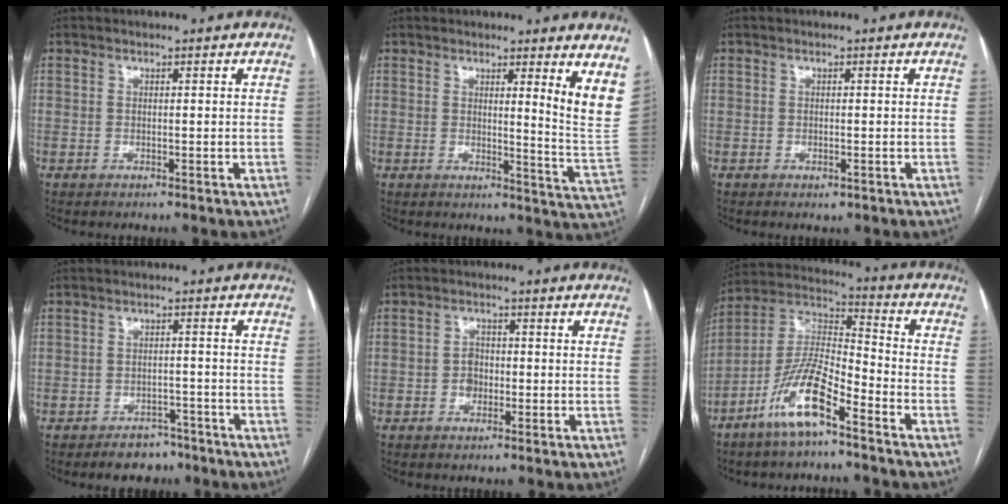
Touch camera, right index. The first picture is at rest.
{"total": 8.3, "force": [5.1, -0.5, 6.5], "torque": [-0.072, -0.044, 0.045]}
{"total": 0.9, "force": [-0.5, 0.5, 0.7], "torque": [-0.008, -0.001, -0.002]}
{"total": 4.6, "force": [-3.5, 2.8, 1.1], "torque": [-0.010, 0.009, -0.046]}
{"total": 2.5, "force": [-0.6, 1.9, 1.4], "torque": [-0.019, 0.007, -0.010]}
{"total": 12.3, "force": [-7.3, 2.6, 9.6], "torque": [-0.197, -0.002, -0.142]}